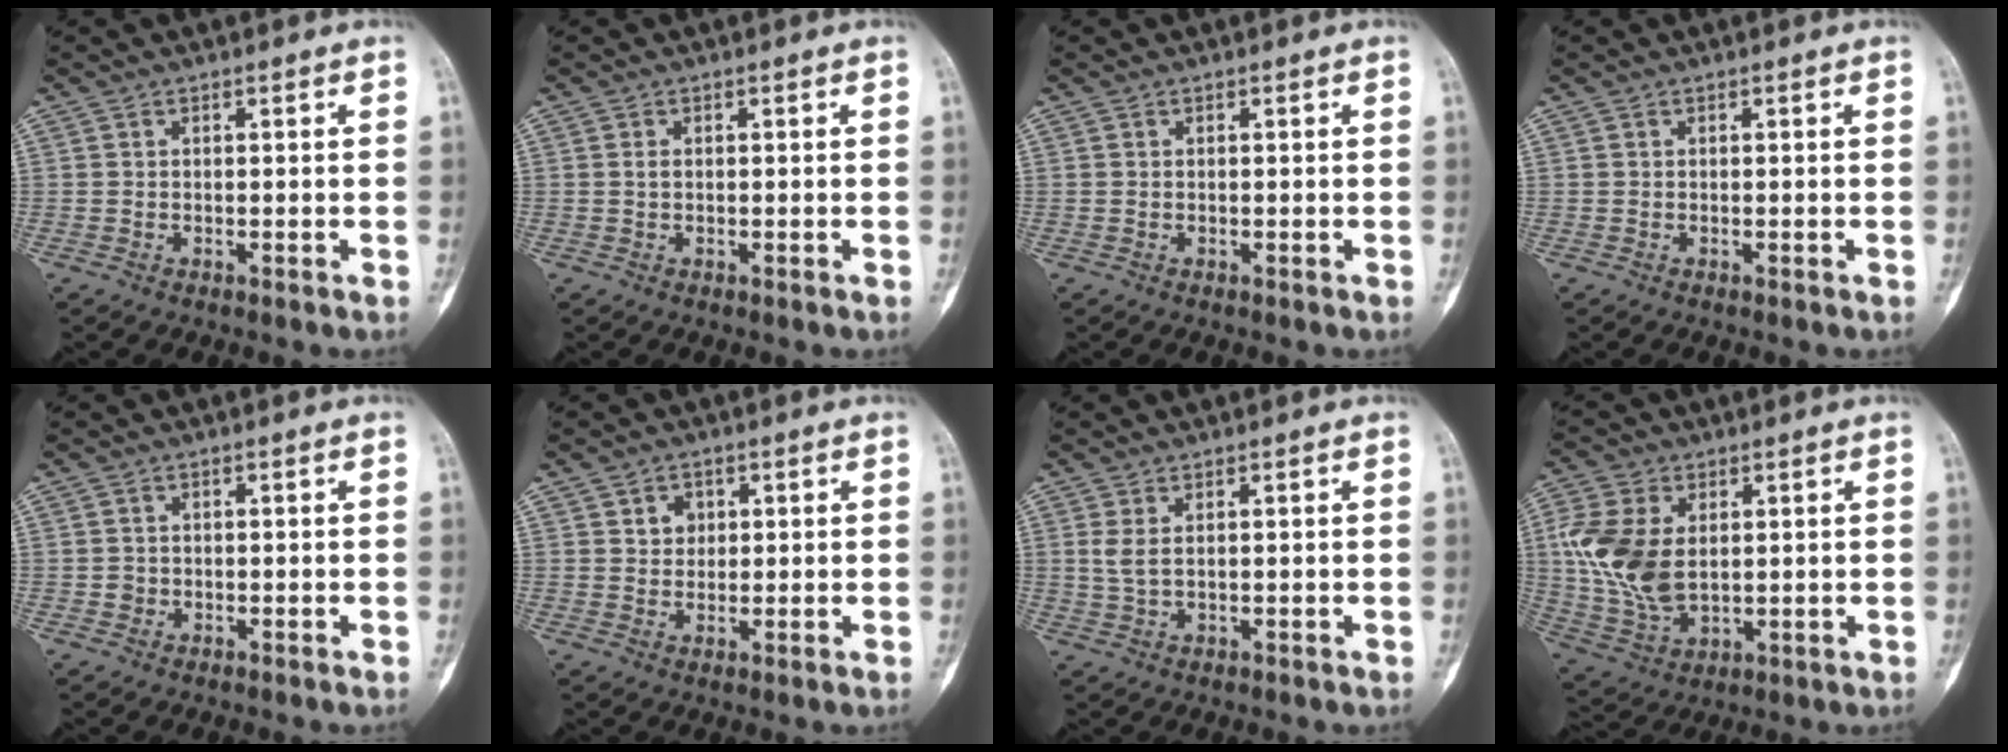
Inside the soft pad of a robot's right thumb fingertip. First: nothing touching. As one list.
[{"total": 0.8, "force": [0.2, 0.5, 0.6], "torque": [-0.011, 0.004, 0.004]}, {"total": 0.0}, {"total": 0.0}, {"total": 1.0, "force": [-0.2, 0.9, 0.2], "torque": [0.002, 0.004, -0.004]}, {"total": 3.1, "force": [1.1, 2.6, 1.2], "torque": [-0.002, -0.004, 0.018]}, {"total": 2.6, "force": [0.8, 1.1, 2.2], "torque": [-0.053, 0.001, 0.025]}, {"total": 14.0, "force": [2.1, 8.9, 10.5], "torque": [-0.218, -0.006, 0.048]}]